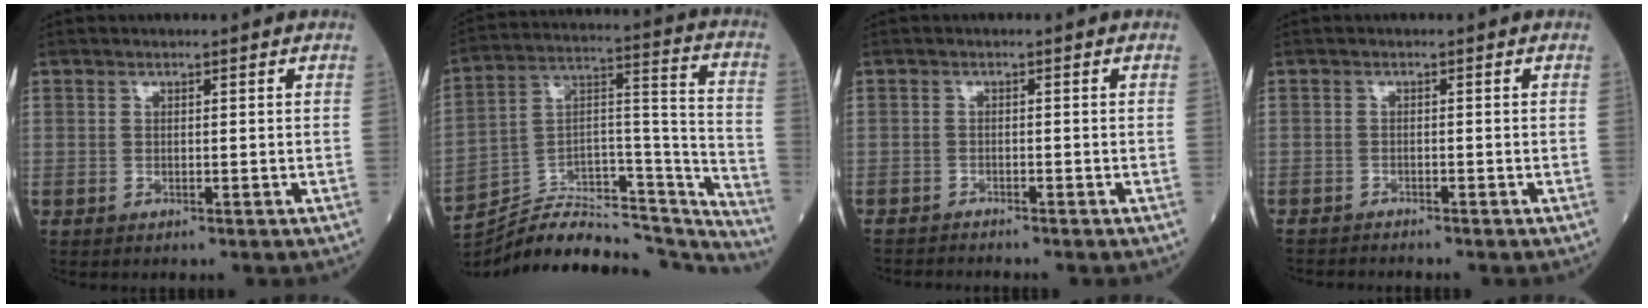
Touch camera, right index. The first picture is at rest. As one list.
[{"total": 28.8, "force": [-26.7, 6.4, 8.8], "torque": [-0.117, 0.036, -0.394]}, {"total": 3.4, "force": [-3.4, 0.1, 0.3], "torque": [0.000, -0.011, -0.057]}, {"total": 3.0, "force": [-3.0, 0.1, 0.3], "torque": [-0.001, -0.010, -0.050]}]